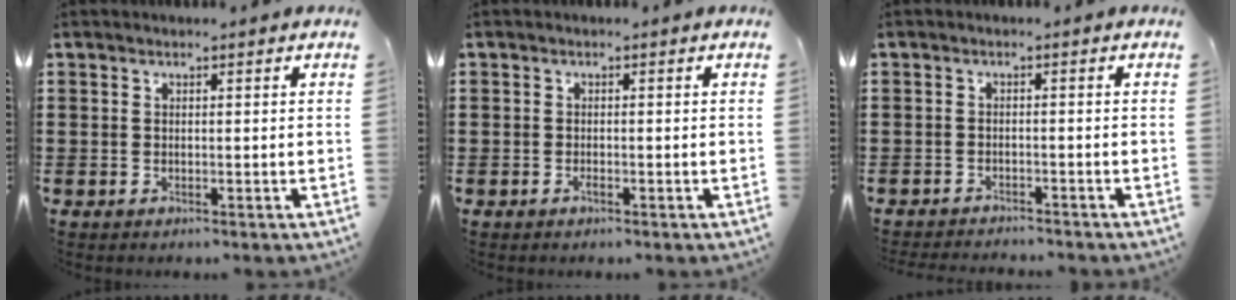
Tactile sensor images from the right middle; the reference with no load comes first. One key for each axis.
{"total": 0.8, "fx": -0.6, "fy": 0.3, "fz": 0.4, "tx": -0.009, "ty": -0.003, "tz": -0.011}
{"total": 1.8, "fx": -1.8, "fy": -0.1, "fz": -0.1, "tx": -0.004, "ty": 0.000, "tz": -0.039}